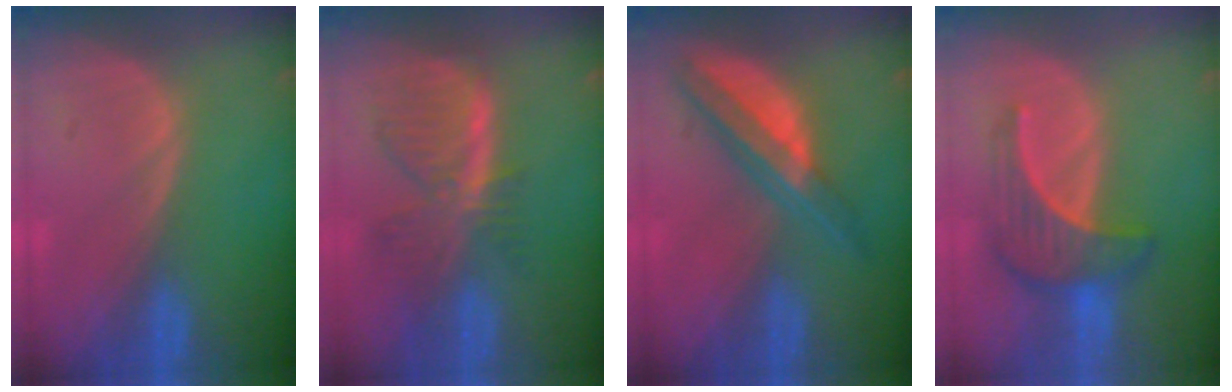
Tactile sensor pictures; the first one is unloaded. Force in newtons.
{"total": 7.8, "press": 7.0, "slide": 3.5}
{"total": 6.8, "press": 5.8, "slide": 3.4}
{"total": 7.1, "press": 6.6, "slide": 2.6}